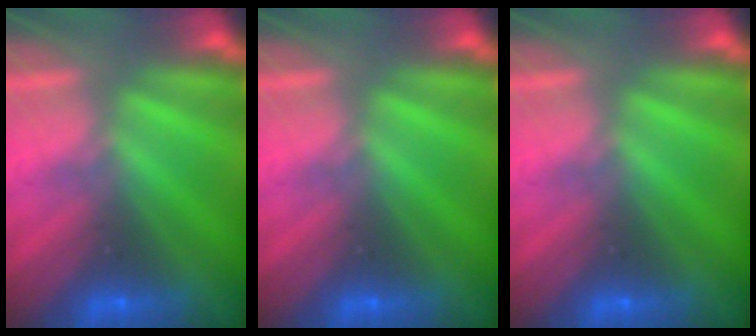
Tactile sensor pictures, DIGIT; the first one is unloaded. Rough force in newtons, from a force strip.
{"total": 0.0}
{"total": 0.0}